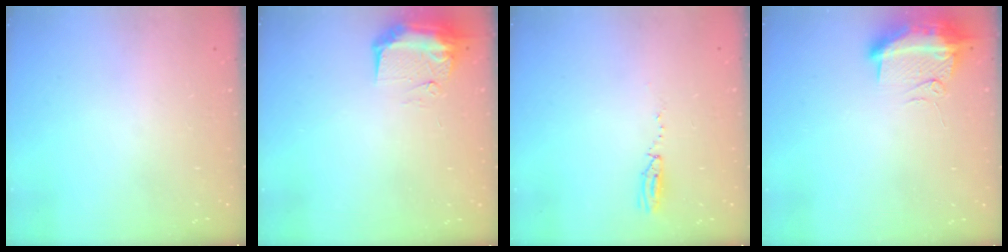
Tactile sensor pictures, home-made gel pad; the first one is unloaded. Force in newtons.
{"total": 9.2, "press": 9.1, "slide": 0.9}
{"total": 3.3, "press": 2.7, "slide": 1.9}
{"total": 16.8, "press": 12.1, "slide": 11.7}